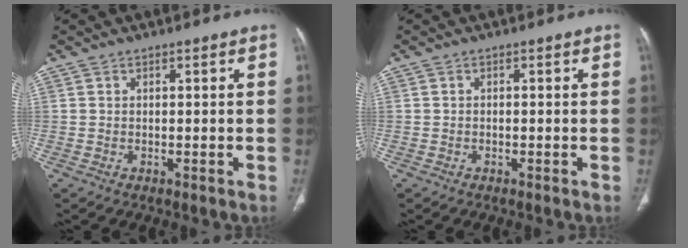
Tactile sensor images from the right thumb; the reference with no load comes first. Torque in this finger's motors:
{"motor_torque": [-0.47, 0.22, -0.25, 0.18, 0.03]}